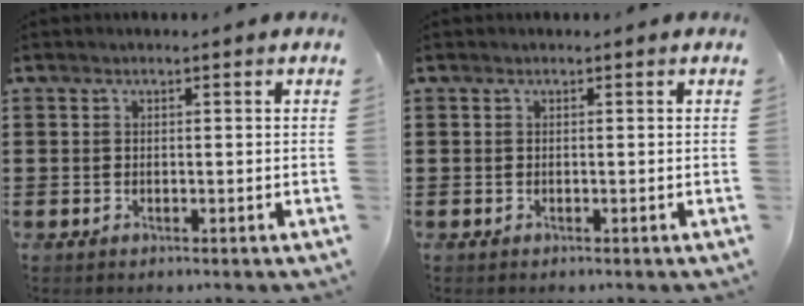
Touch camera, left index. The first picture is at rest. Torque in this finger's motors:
{"motor_torque": [0.00, 0.00, 0.00, 0.00]}